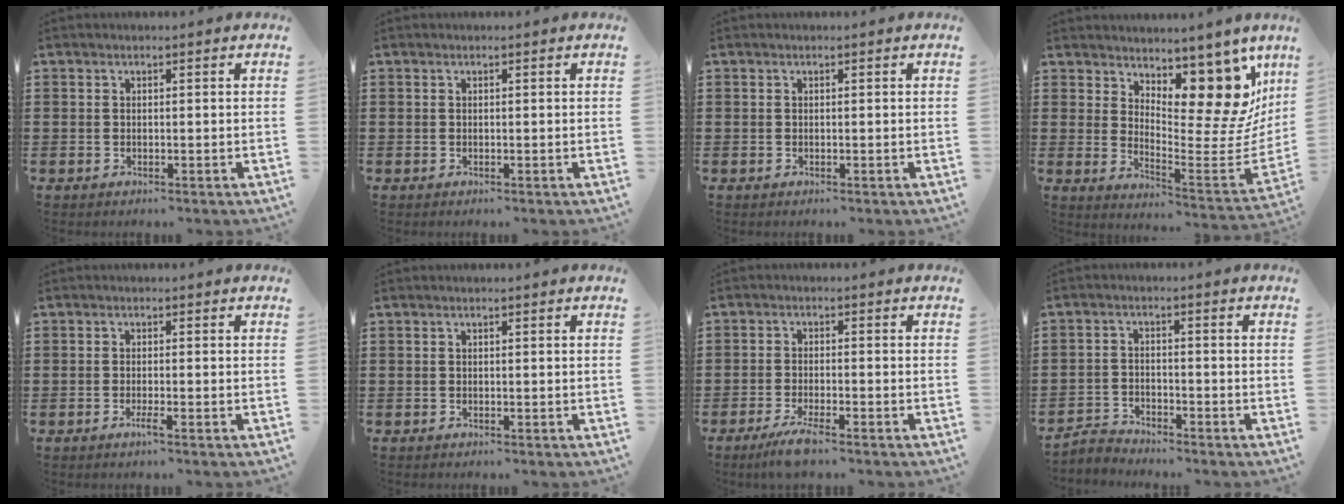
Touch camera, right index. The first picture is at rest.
{"total": 0.0}
{"total": 0.0}
{"total": 13.2, "force": [8.2, 5.7, 8.5], "torque": [-0.108, -0.078, 0.141]}
{"total": 1.8, "force": [-1.0, 0.0, 1.5], "torque": [-0.031, -0.007, -0.020]}
{"total": 0.0}
{"total": 4.0, "force": [-3.0, 0.0, 2.6], "torque": [-0.056, -0.014, -0.056]}
{"total": 2.6, "force": [-2.5, 0.5, 0.1], "torque": [-0.010, 0.004, -0.054]}